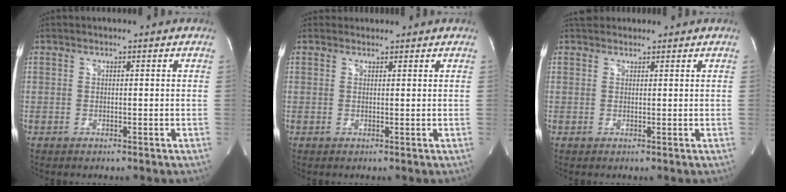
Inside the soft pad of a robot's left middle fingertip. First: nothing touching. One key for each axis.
{"total": 1.4, "fx": 1.2, "fy": 0.6, "fz": -0.3, "tx": 0.001, "ty": 0.016, "tz": 0.018}
{"total": 3.1, "fx": 2.8, "fy": 1.4, "fz": 0.6, "tx": -0.006, "ty": 0.031, "tz": 0.044}